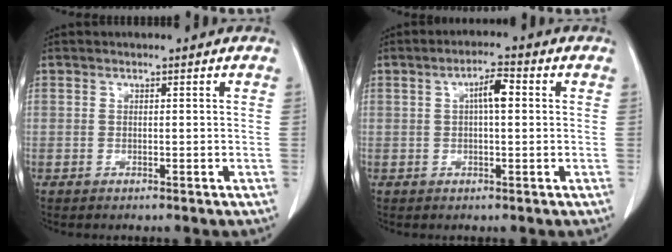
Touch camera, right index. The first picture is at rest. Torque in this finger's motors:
{"motor_torque": [0.63, -0.12, 0.13, 0.05]}